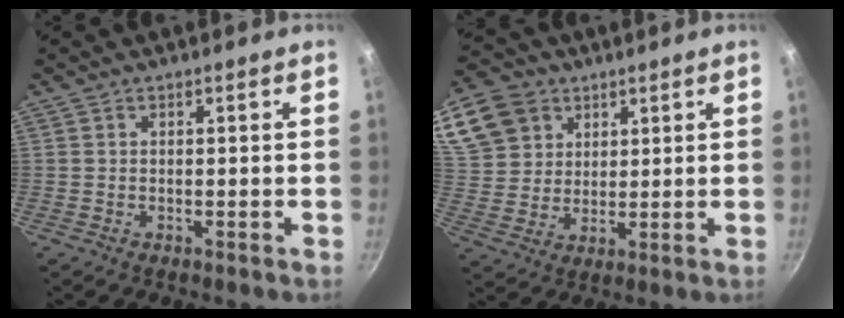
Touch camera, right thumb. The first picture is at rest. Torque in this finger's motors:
{"motor_torque": [-1.29, 1.55, 0.32, -0.13, 0.08]}